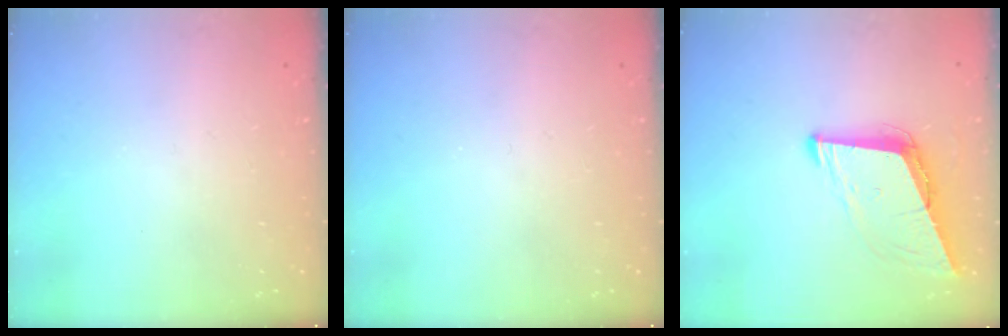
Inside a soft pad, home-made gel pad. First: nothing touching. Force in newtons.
{"total": 0.0}
{"total": 9.0, "press": 8.1, "slide": 3.8}